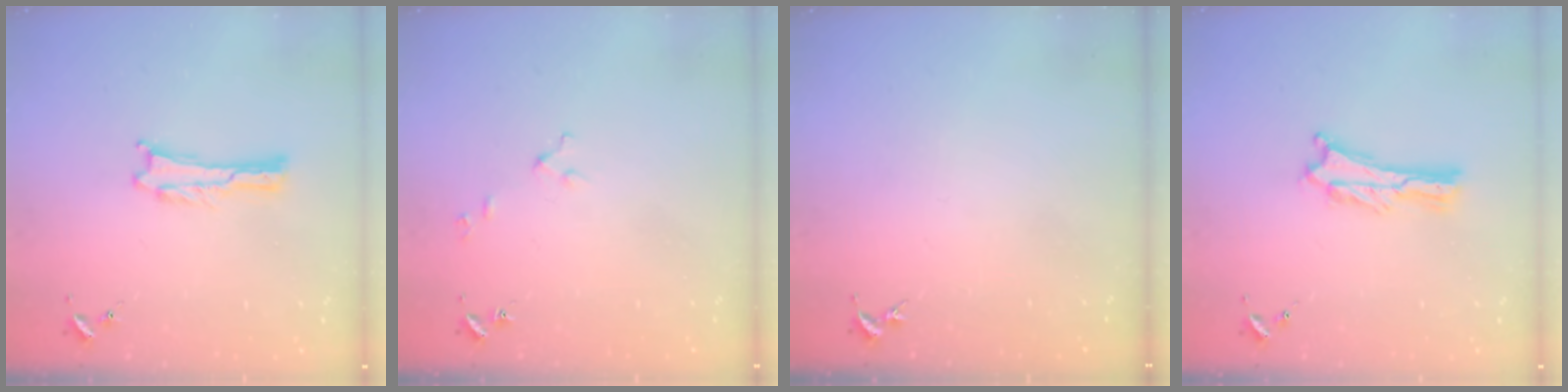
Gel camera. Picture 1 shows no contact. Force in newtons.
{"total": 2.6, "press": 2.6, "slide": 0.3}
{"total": 0.0}
{"total": 1.3, "press": 1.3, "slide": 0.3}